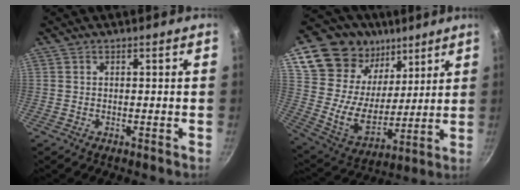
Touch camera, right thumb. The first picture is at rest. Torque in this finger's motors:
{"motor_torque": [-1.55, 1.84, 0.48, 0.10, 0.12]}